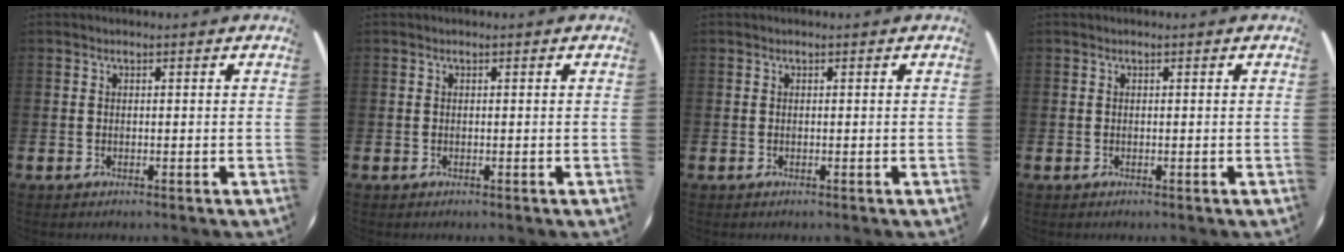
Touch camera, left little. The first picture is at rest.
{"total": 0.0}
{"total": 0.0}
{"total": 0.0}